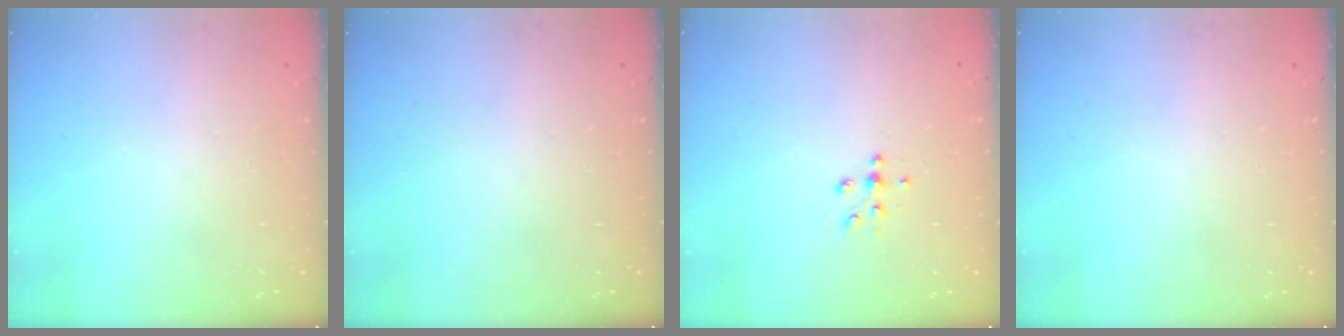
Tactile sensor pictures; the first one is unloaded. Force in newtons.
{"total": 0.0}
{"total": 5.8, "press": 5.5, "slide": 2.0}
{"total": 0.0}